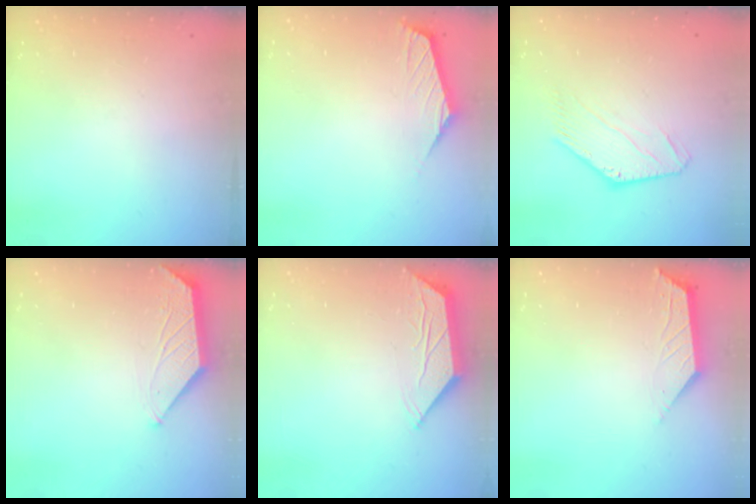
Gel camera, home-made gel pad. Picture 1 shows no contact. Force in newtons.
{"total": 1.0, "press": 1.0, "slide": 0.2}
{"total": 2.3, "press": 2.3, "slide": 0.2}
{"total": 1.2, "press": 1.1, "slide": 0.3}
{"total": 3.6, "press": 3.5, "slide": 0.5}
{"total": 2.9, "press": 2.8, "slide": 0.5}